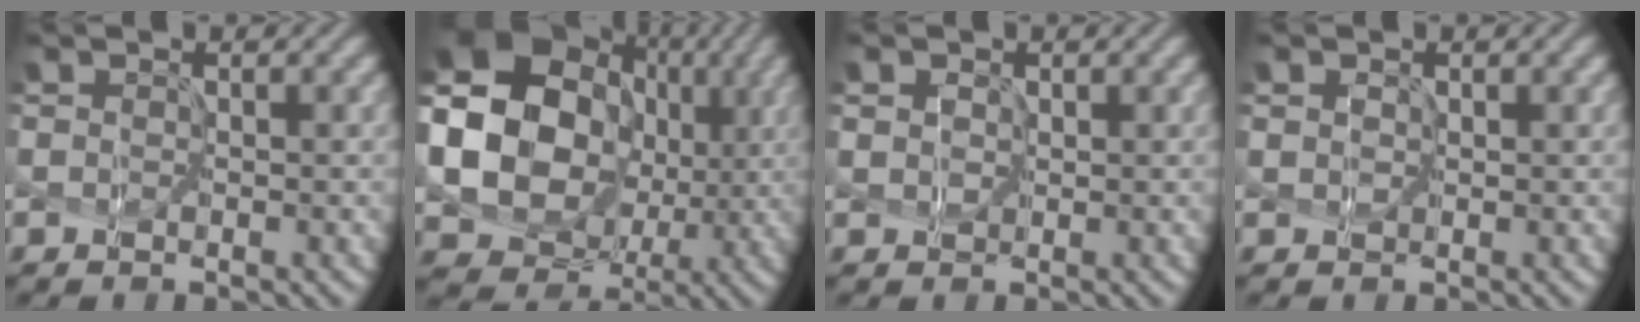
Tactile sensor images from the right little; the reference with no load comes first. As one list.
[{"total": 17.5, "force": [2.1, 14.8, 9.1], "torque": [-0.210, 0.013, 0.020]}, {"total": 2.6, "force": [1.3, 2.0, 1.2], "torque": [0.001, 0.024, -0.008]}, {"total": 1.6, "force": [0.8, 1.2, 0.7], "torque": [0.006, 0.015, -0.008]}]